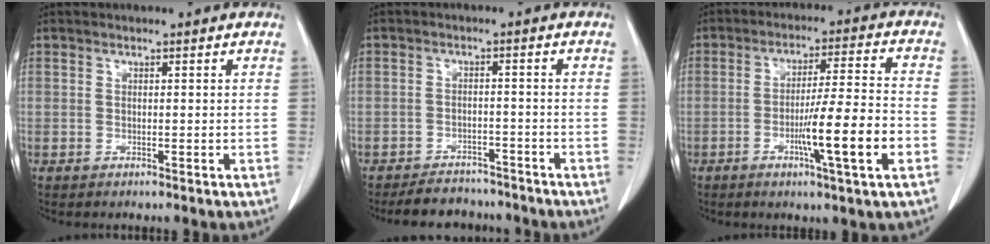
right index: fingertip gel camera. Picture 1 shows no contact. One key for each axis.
{"total": 6.7, "fx": -6.0, "fy": 2.8, "fz": 0.9, "tx": -0.005, "ty": 0.002, "tz": -0.086}
{"total": 11.4, "fx": -3.8, "fy": -0.4, "fz": 10.8, "tx": -0.177, "ty": -0.008, "tz": -0.064}